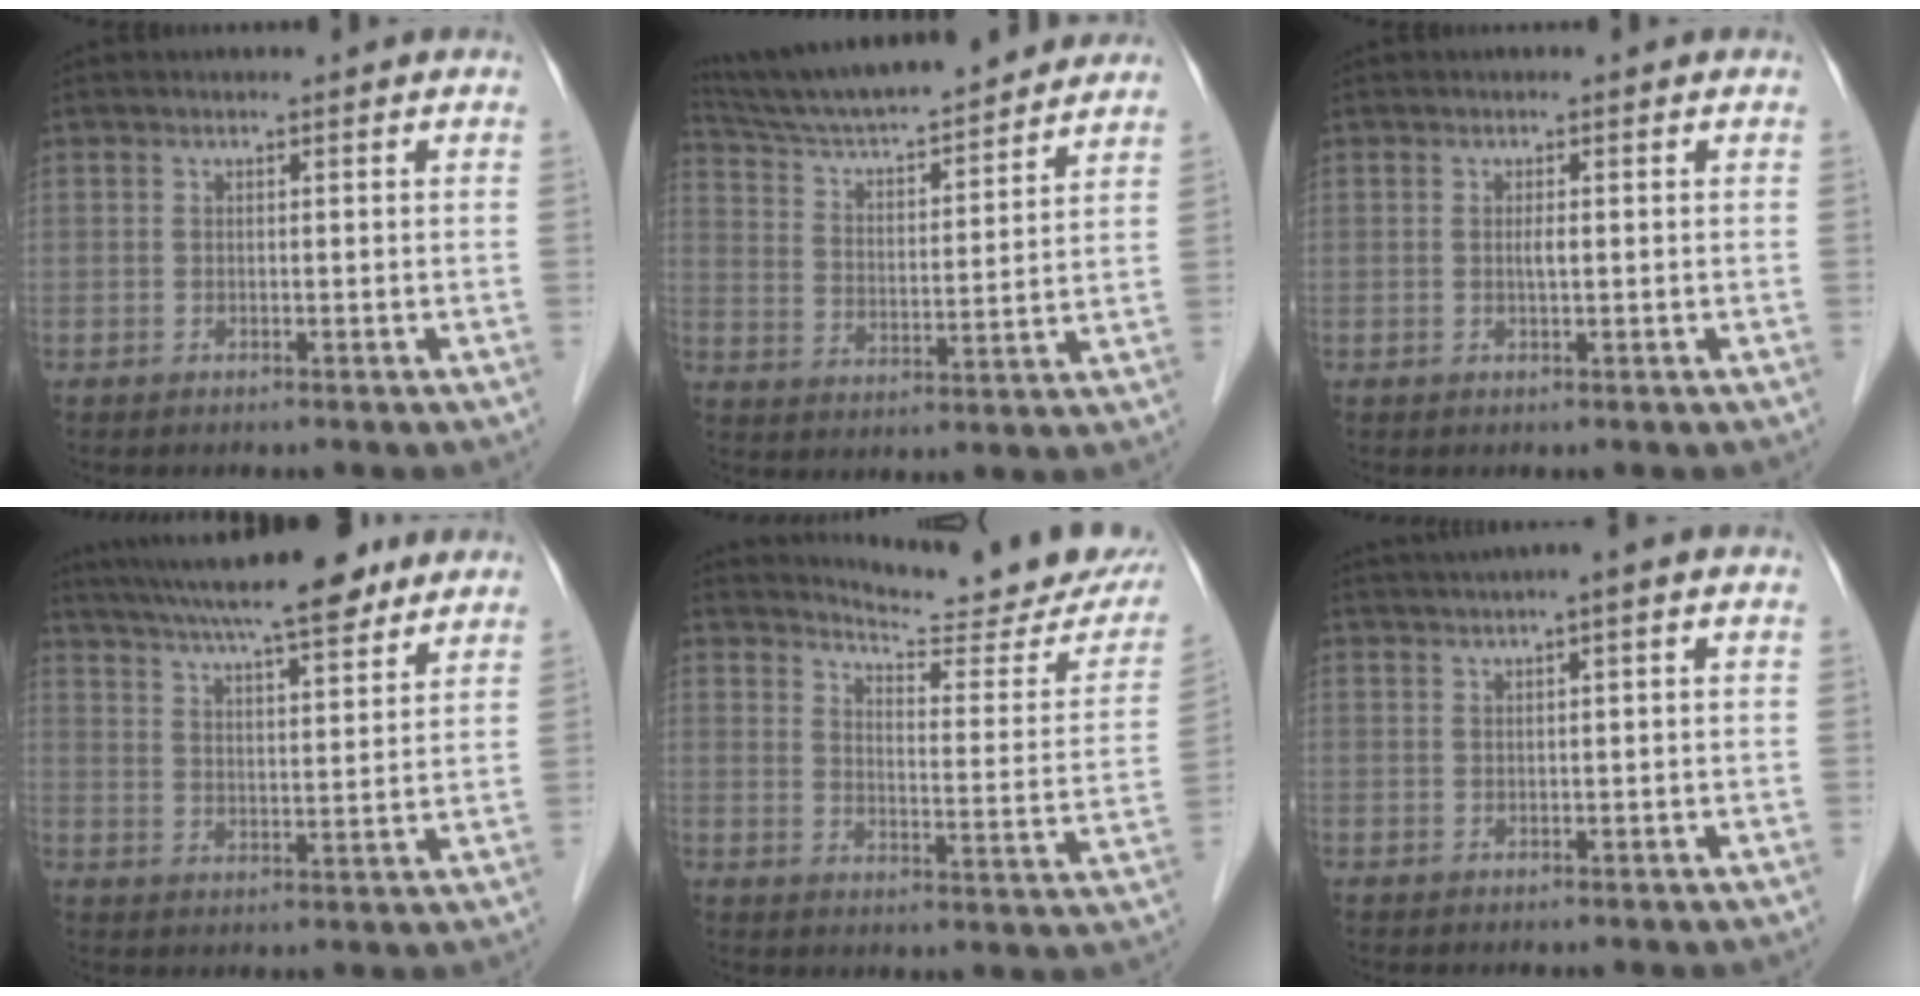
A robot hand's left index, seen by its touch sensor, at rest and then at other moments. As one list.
[{"total": 21.2, "force": [19.2, 2.3, 8.8], "torque": [-0.147, 0.018, 0.290]}, {"total": 1.0, "force": [-0.2, 0.1, 1.0], "torque": [-0.020, -0.005, -0.003]}, {"total": 19.6, "force": [16.2, 3.1, 10.7], "torque": [-0.186, 0.029, 0.239]}, {"total": 18.0, "force": [16.9, 2.2, 5.9], "torque": [-0.078, -0.075, 0.198]}, {"total": 3.6, "force": [2.0, -0.4, 3.0], "torque": [-0.056, 0.017, 0.037]}]